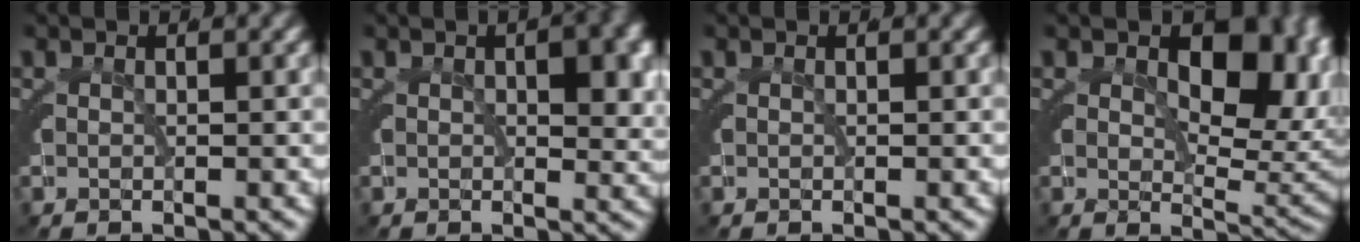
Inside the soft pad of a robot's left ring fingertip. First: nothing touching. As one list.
[{"total": 2.9, "force": [0.2, 1.3, 2.6], "torque": [-0.022, 0.010, -0.006]}, {"total": 0.0}, {"total": 7.2, "force": [2.0, 3.8, 5.7], "torque": [-0.065, -0.010, 0.031]}]